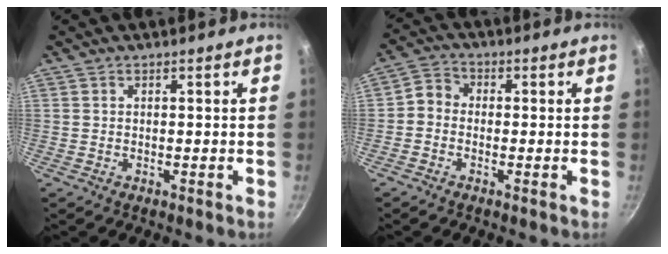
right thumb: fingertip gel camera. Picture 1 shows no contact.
{"total": 3.5, "force": [-1.1, 2.9, 1.7], "torque": [-0.024, 0.020, -0.036]}